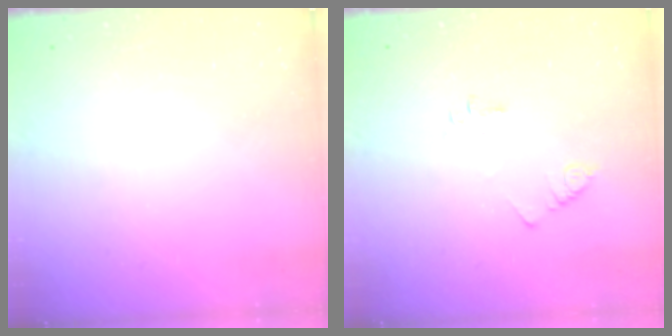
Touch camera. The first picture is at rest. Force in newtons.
{"total": 3.3, "press": 3.3, "slide": 0.4}